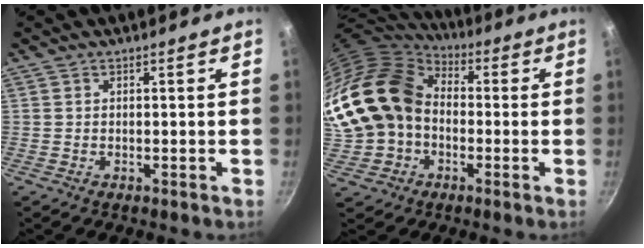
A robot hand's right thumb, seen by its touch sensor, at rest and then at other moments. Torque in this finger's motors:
{"motor_torque": [1.80, 3.21, 2.09, -0.68, 0.45]}